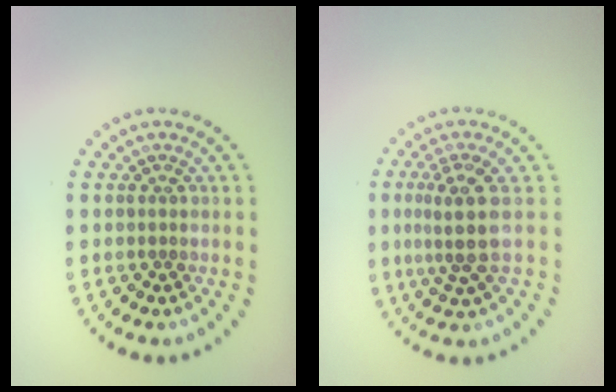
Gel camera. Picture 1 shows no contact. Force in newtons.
{"total": 3.4, "press": 2.5, "slide": 2.3}